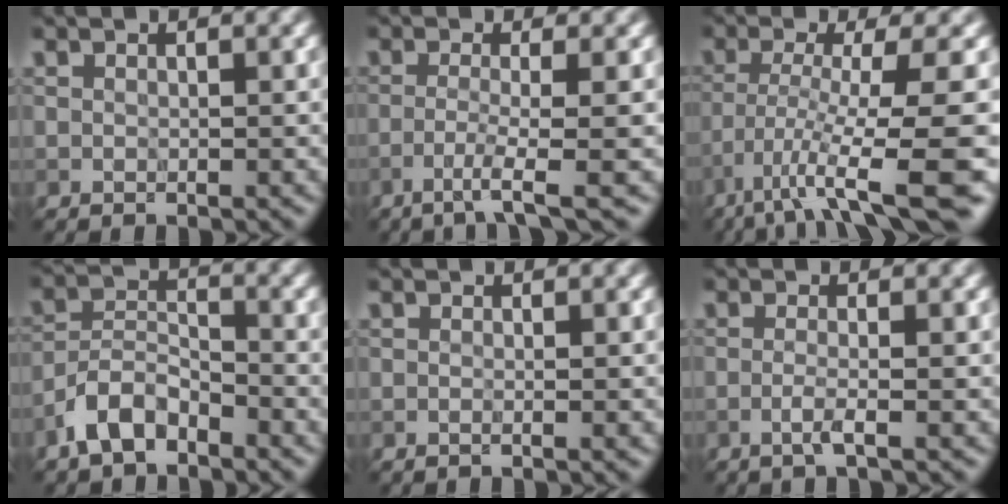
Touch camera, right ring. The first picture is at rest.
{"total": 3.1, "force": [-1.5, 0.2, 2.8], "torque": [-0.045, 0.003, -0.043]}
{"total": 9.4, "force": [-4.9, 1.3, 7.9], "torque": [-0.128, -0.004, -0.081]}
{"total": 4.1, "force": [-3.0, 1.9, 2.0], "torque": [-0.036, 0.009, -0.067]}
{"total": 0.9, "force": [0.0, 0.4, 0.8], "torque": [0.002, -0.007, -0.008]}
{"total": 1.6, "force": [-0.6, 0.3, 1.5], "torque": [-0.026, 0.002, -0.021]}